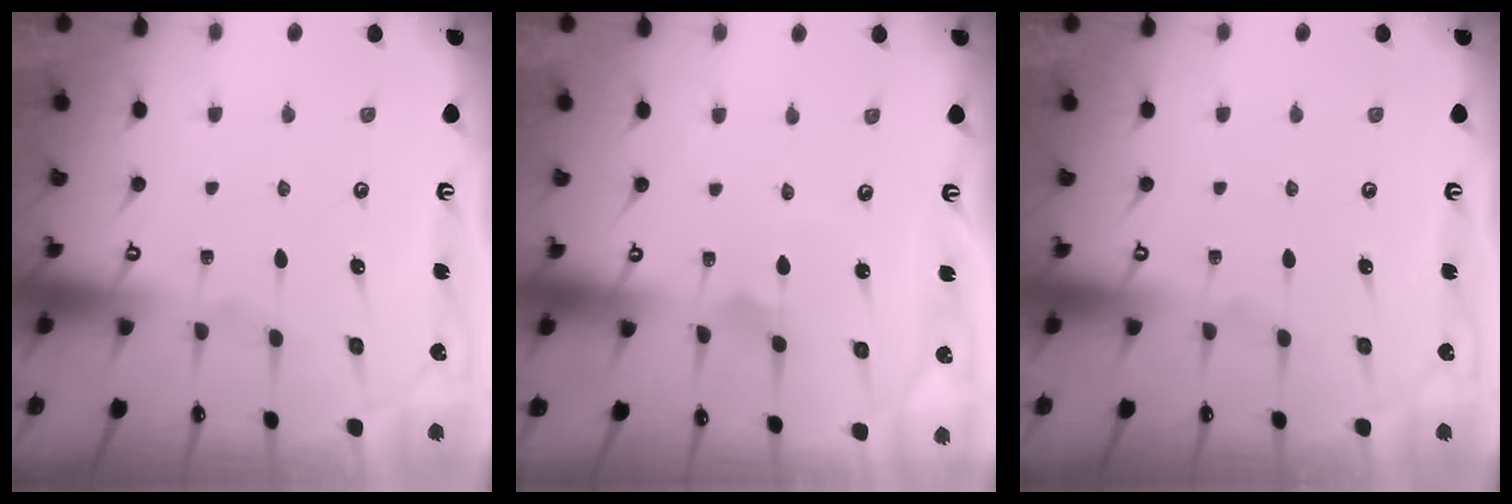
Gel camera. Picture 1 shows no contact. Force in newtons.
{"total": 2.1, "press": 2.1, "slide": 0.1}
{"total": 0.0}